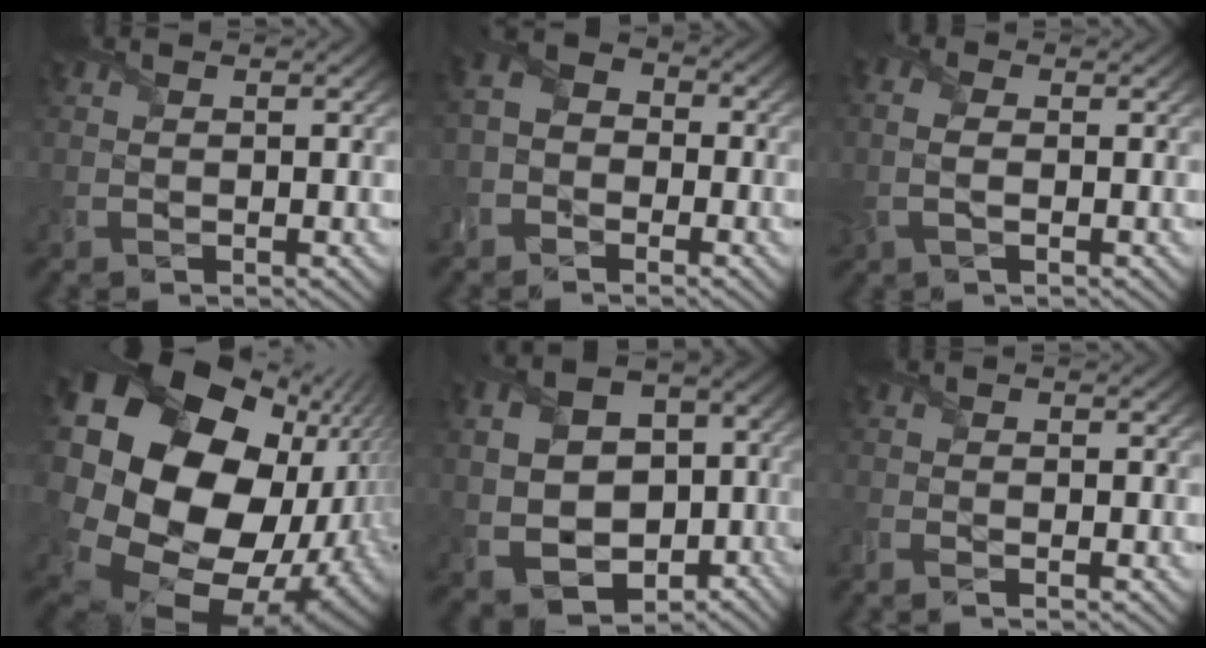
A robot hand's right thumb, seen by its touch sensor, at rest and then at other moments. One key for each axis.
{"total": 4.4, "fx": -2.2, "fy": 3.4, "fz": 1.7, "tx": -0.032, "ty": 0.005, "tz": -0.054}
{"total": 3.5, "fx": -0.4, "fy": 2.1, "fz": 2.7, "tx": -0.080, "ty": 0.005, "tz": -0.007}
{"total": 23.8, "fx": 3.6, "fy": 19.1, "fz": 13.7, "tx": -0.324, "ty": -0.050, "tz": 0.063}
{"total": 12.4, "fx": -1.7, "fy": 9.2, "fz": 8.1, "tx": -0.177, "ty": -0.021, "tz": -0.026}
{"total": 1.8, "fx": -1.4, "fy": 0.4, "fz": 1.1, "tx": -0.028, "ty": -0.004, "tz": -0.030}